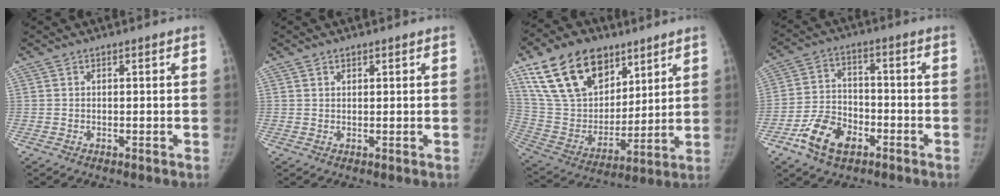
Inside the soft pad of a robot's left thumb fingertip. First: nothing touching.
{"total": 0.9, "force": [0.6, 0.6, 0.1], "torque": [0.006, -0.003, 0.008]}
{"total": 22.9, "force": [13.3, 14.2, 12.0], "torque": [-0.192, -0.035, 0.249]}
{"total": 10.4, "force": [-5.6, 6.6, 5.8], "torque": [-0.091, 0.025, -0.103]}